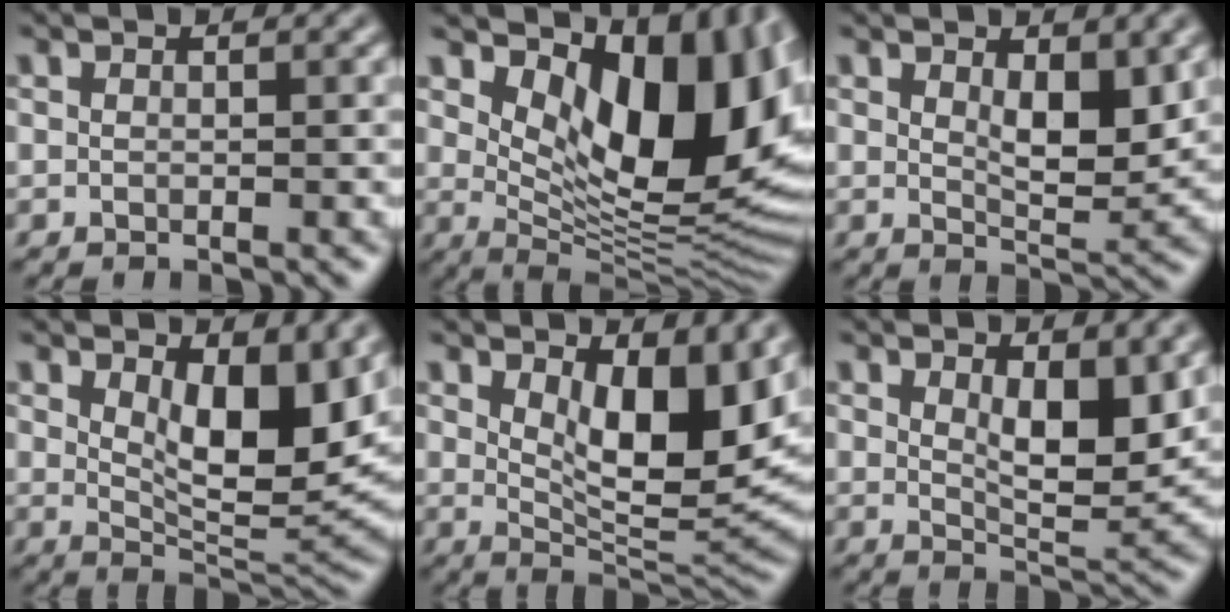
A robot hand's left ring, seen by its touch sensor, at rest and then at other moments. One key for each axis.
{"total": 14.5, "fx": 4.7, "fy": 7.1, "fz": 11.7, "tx": -0.146, "ty": -0.008, "tz": 0.088}
{"total": 4.1, "fx": 1.4, "fy": 1.6, "fz": 3.5, "tx": -0.060, "ty": -0.008, "tz": 0.027}
{"total": 7.5, "fx": 2.4, "fy": 2.9, "fz": 6.4, "tx": -0.097, "ty": -0.017, "tz": 0.044}
{"total": 8.4, "fx": 2.5, "fy": 3.2, "fz": 7.3, "tx": -0.112, "ty": -0.019, "tz": 0.047}
{"total": 5.2, "fx": 1.6, "fy": 1.9, "fz": 4.6, "tx": -0.073, "ty": -0.007, "tz": 0.032}